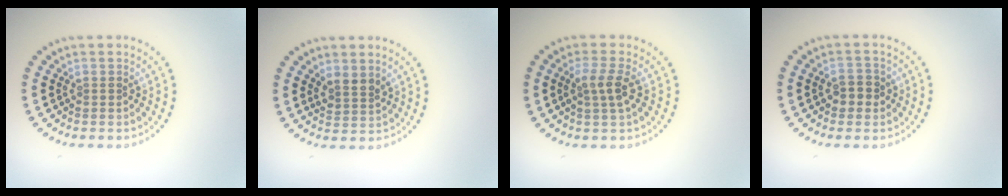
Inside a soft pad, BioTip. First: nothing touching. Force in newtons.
{"total": 1.8, "press": 1.4, "slide": 1.1}
{"total": 2.4, "press": 2.1, "slide": 1.0}
{"total": 1.9, "press": 1.9, "slide": 0.4}